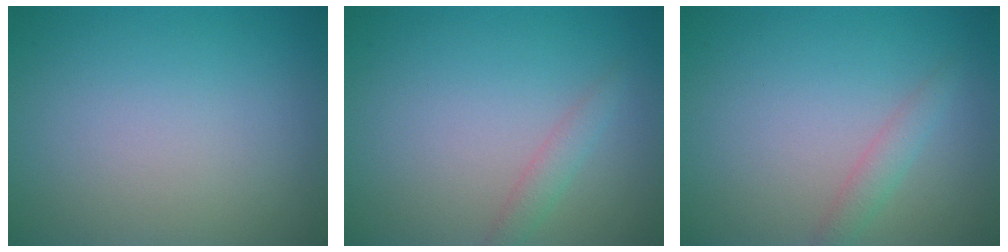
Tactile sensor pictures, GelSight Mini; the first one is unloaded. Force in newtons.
{"total": 1.3, "press": 1.3, "slide": 0.1}
{"total": 1.5, "press": 1.5, "slide": 0.0}